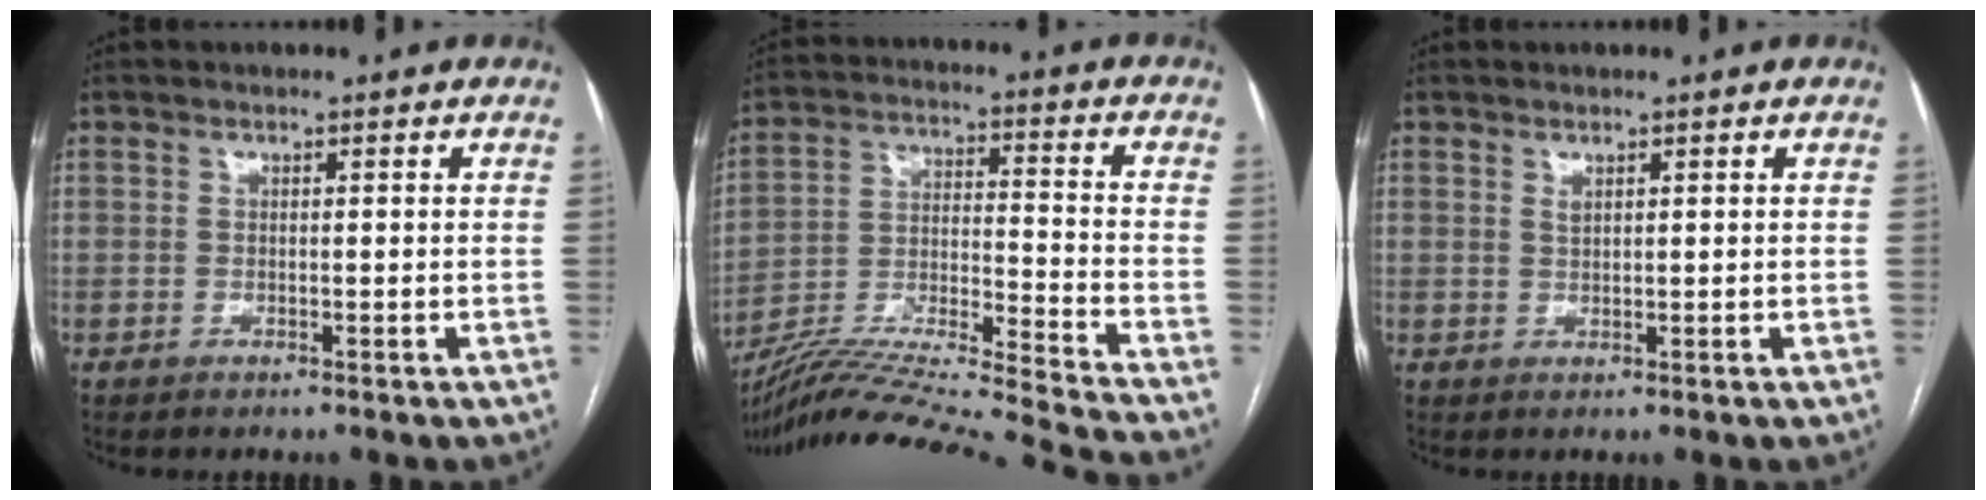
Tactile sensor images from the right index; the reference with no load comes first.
{"total": 22.5, "force": [-20.5, -2.5, 9.1], "torque": [-0.169, -0.030, -0.336]}
{"total": 0.9, "force": [0.6, 0.4, 0.5], "torque": [-0.011, -0.002, 0.013]}